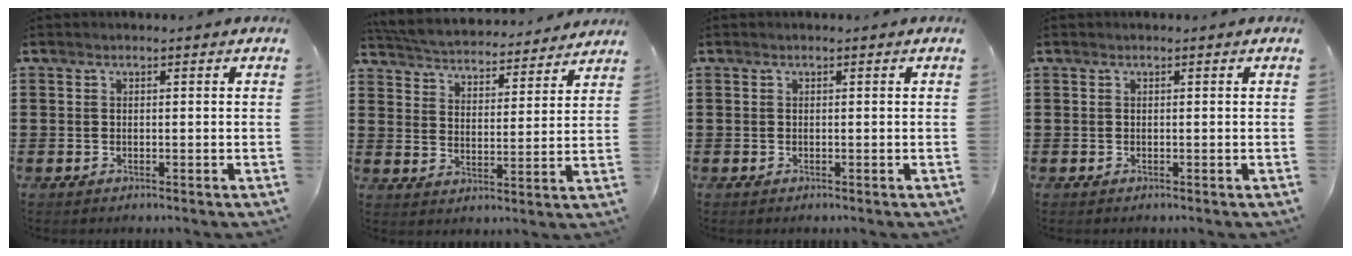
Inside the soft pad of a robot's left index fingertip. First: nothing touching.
{"total": 4.3, "force": [4.3, 0.0, 0.1], "torque": [-0.028, -0.037, 0.069]}
{"total": 0.0}
{"total": 0.0}